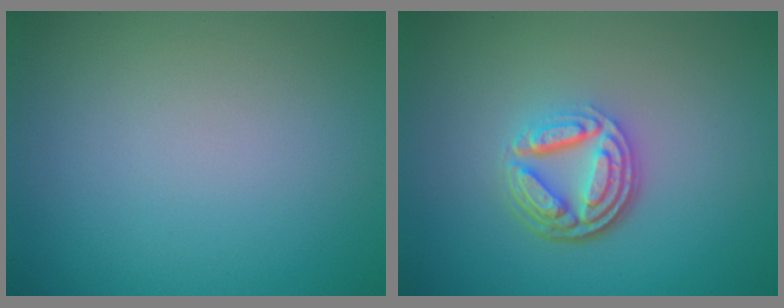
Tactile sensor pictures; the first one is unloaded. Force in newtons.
{"total": 4.9, "press": 3.5, "slide": 3.4}